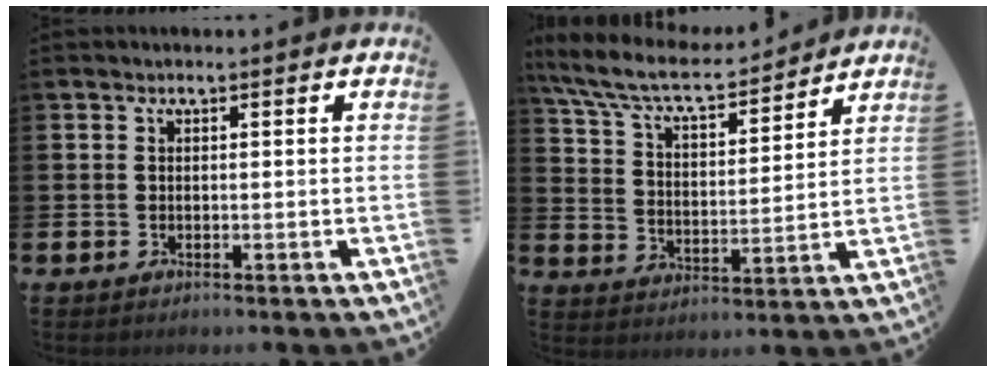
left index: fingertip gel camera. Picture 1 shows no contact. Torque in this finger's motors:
{"motor_torque": [1.09, -1.05, 0.22, 0.21]}